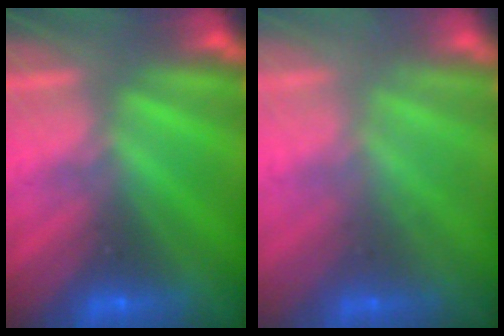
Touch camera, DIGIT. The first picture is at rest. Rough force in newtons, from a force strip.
{"total": 2.2}